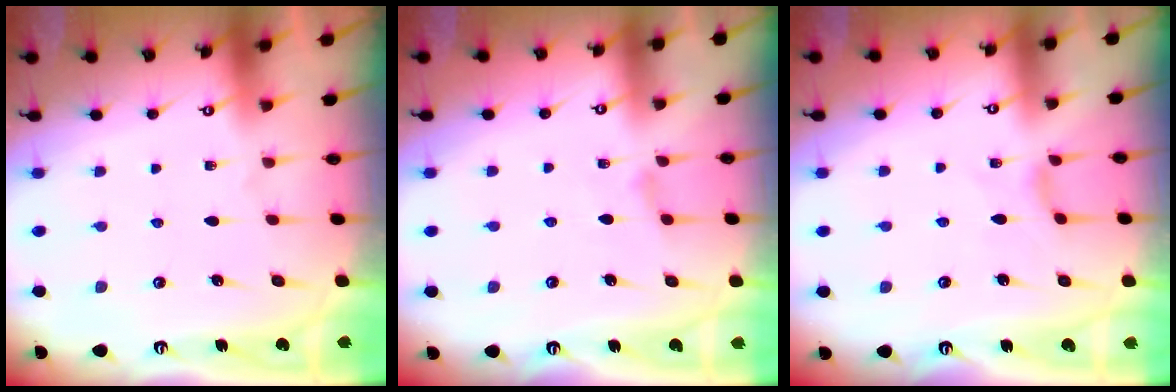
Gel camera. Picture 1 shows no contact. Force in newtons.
{"total": 2.1, "press": 2.1, "slide": 0.4}
{"total": 1.7, "press": 1.6, "slide": 0.4}